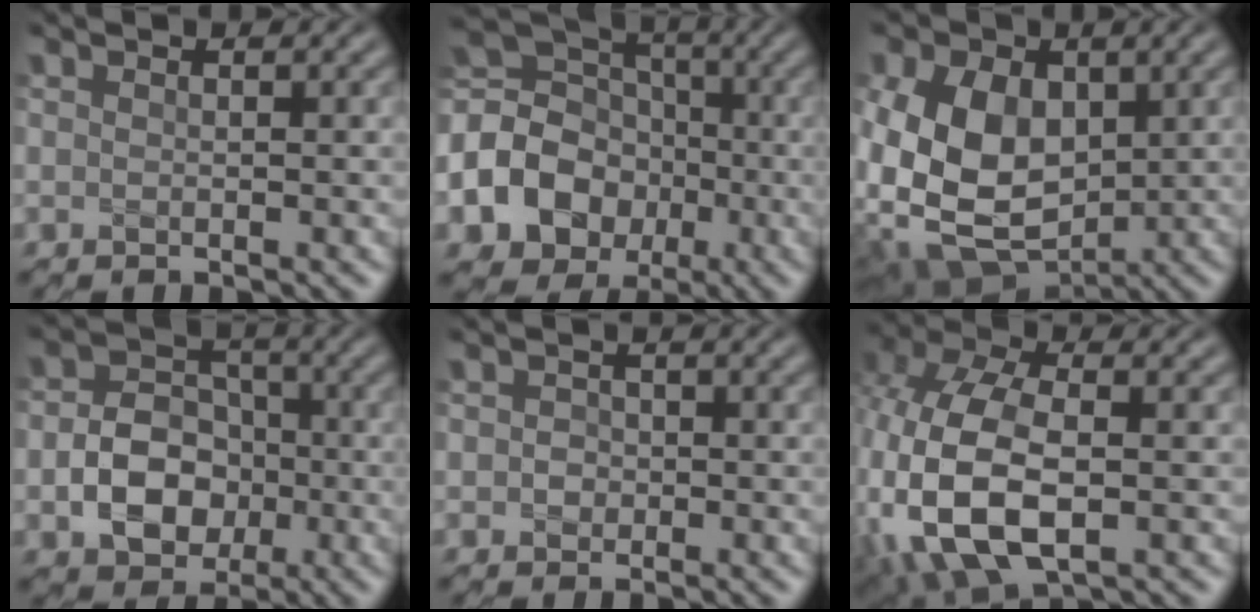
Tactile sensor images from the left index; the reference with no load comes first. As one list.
[{"total": 13.8, "force": [-3.7, 11.9, 5.8], "torque": [-0.160, -0.017, -0.083]}, {"total": 14.4, "force": [0.0, 11.5, 8.6], "torque": [-0.182, -0.003, -0.018]}, {"total": 5.7, "force": [-1.5, 4.4, 3.3], "torque": [-0.053, -0.002, -0.025]}, {"total": 1.1, "force": [-0.1, 1.0, 0.2], "torque": [0.011, -0.001, -0.008]}, {"total": 11.7, "force": [-2.2, 7.5, 8.7], "torque": [-0.213, -0.028, -0.030]}]